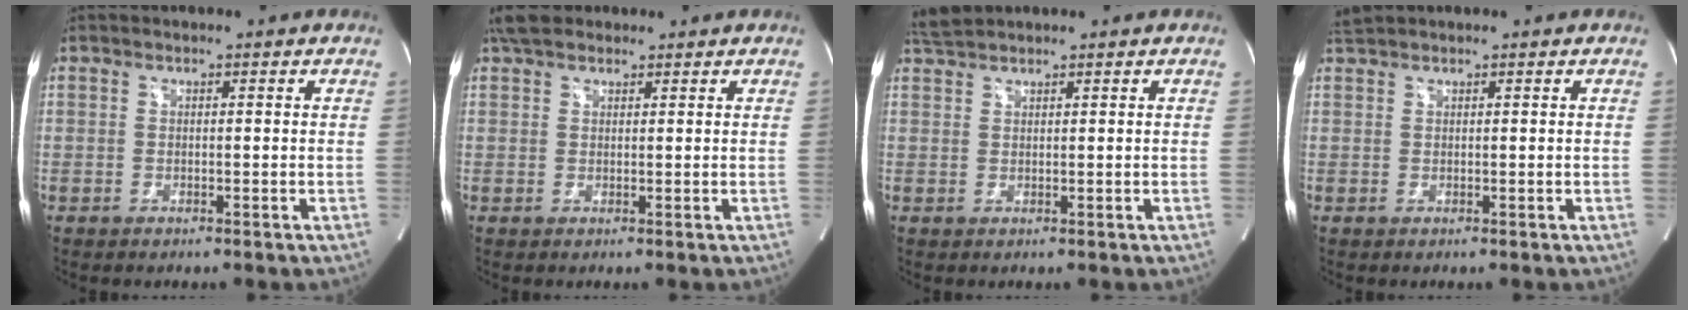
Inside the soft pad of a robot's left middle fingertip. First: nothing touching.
{"total": 4.0, "force": [3.2, 2.0, 1.4], "torque": [-0.029, 0.022, 0.057]}
{"total": 2.2, "force": [2.2, -0.3, 0.2], "torque": [-0.013, 0.012, 0.050]}
{"total": 1.3, "force": [1.2, -0.3, 0.1], "torque": [-0.008, 0.011, 0.033]}